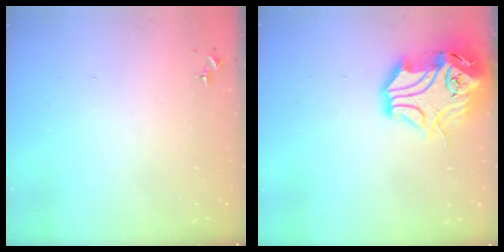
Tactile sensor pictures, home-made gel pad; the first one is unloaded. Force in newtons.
{"total": 17.9, "press": 17.7, "slide": 2.6}